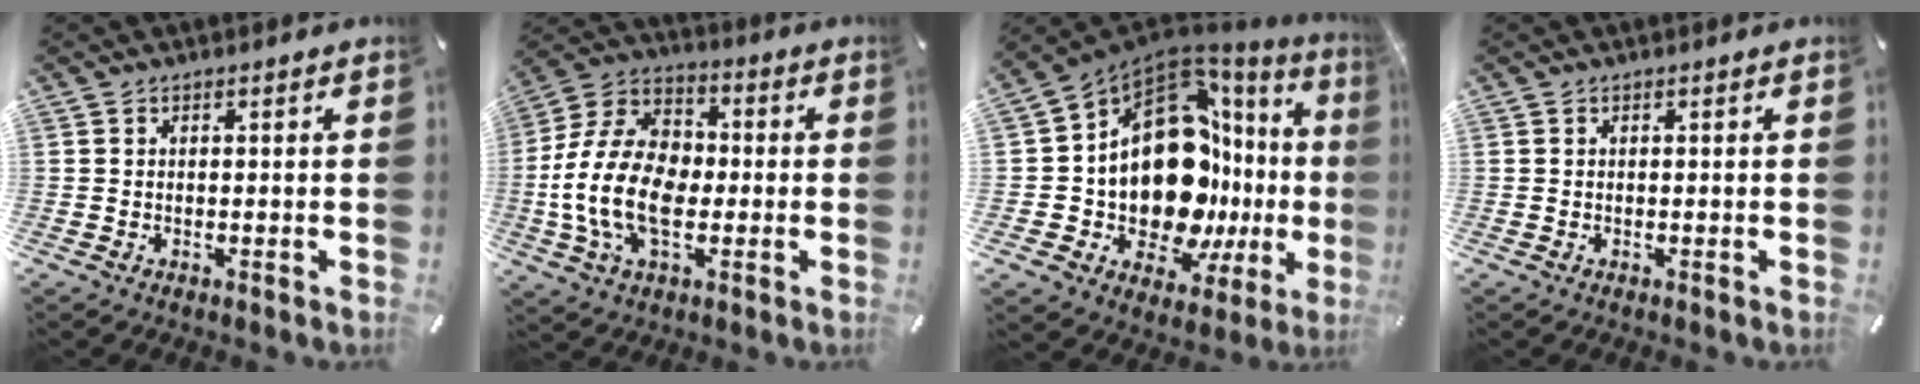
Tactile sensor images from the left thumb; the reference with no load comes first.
{"total": 17.2, "force": [-3.4, 11.9, 11.9], "torque": [-0.270, 0.022, -0.063]}
{"total": 23.2, "force": [-1.1, 14.2, 18.3], "torque": [-0.326, -0.072, 0.010]}
{"total": 0.0}